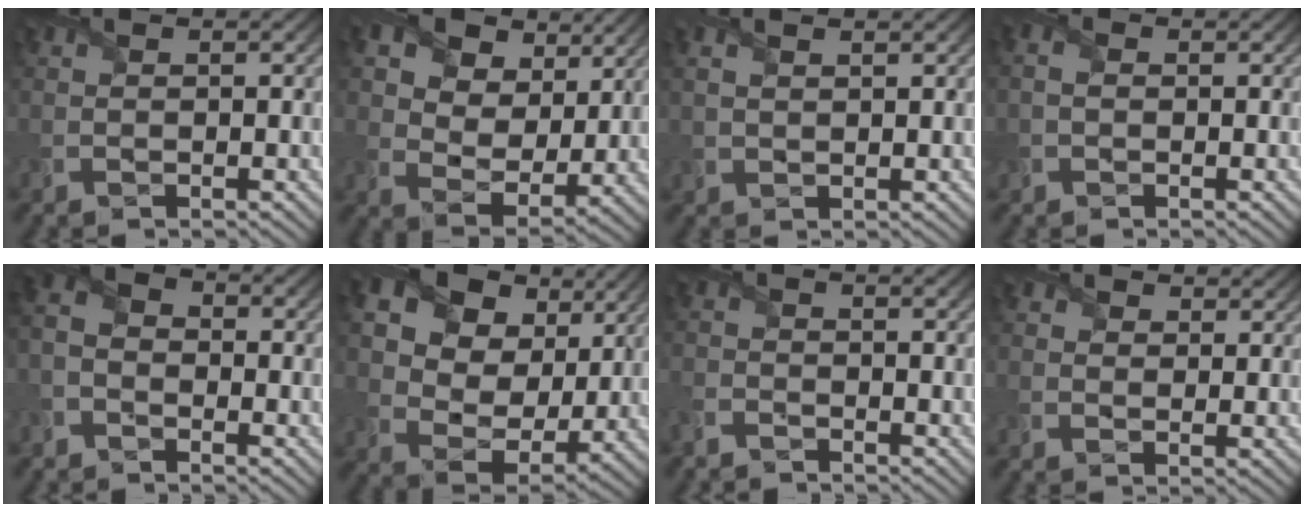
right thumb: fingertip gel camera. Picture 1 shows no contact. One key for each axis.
{"total": 13.9, "fx": 7.2, "fy": 9.1, "fz": 7.8, "tx": -0.176, "ty": 0.016, "tz": 0.123}
{"total": 1.9, "fx": 1.2, "fy": 0.5, "fz": 1.4, "tx": -0.038, "ty": 0.003, "tz": 0.030}
{"total": 1.7, "fx": -0.2, "fy": 1.3, "fz": 1.1, "tx": -0.037, "ty": 0.004, "tz": 0.000}
{"total": 4.5, "fx": -2.6, "fy": 2.9, "fz": 2.3, "tx": -0.057, "ty": -0.003, "tz": -0.055}
{"total": 18.5, "fx": 7.9, "fy": 13.5, "fz": 10.0, "tx": -0.264, "ty": 0.045, "tz": 0.177}
{"total": 2.6, "fx": -2.5, "fy": 0.5, "fz": 0.6, "tx": -0.019, "ty": -0.006, "tz": -0.062}
{"total": 2.6, "fx": 1.5, "fy": 1.9, "fz": 0.9, "tx": -0.028, "ty": -0.004, "tz": 0.023}